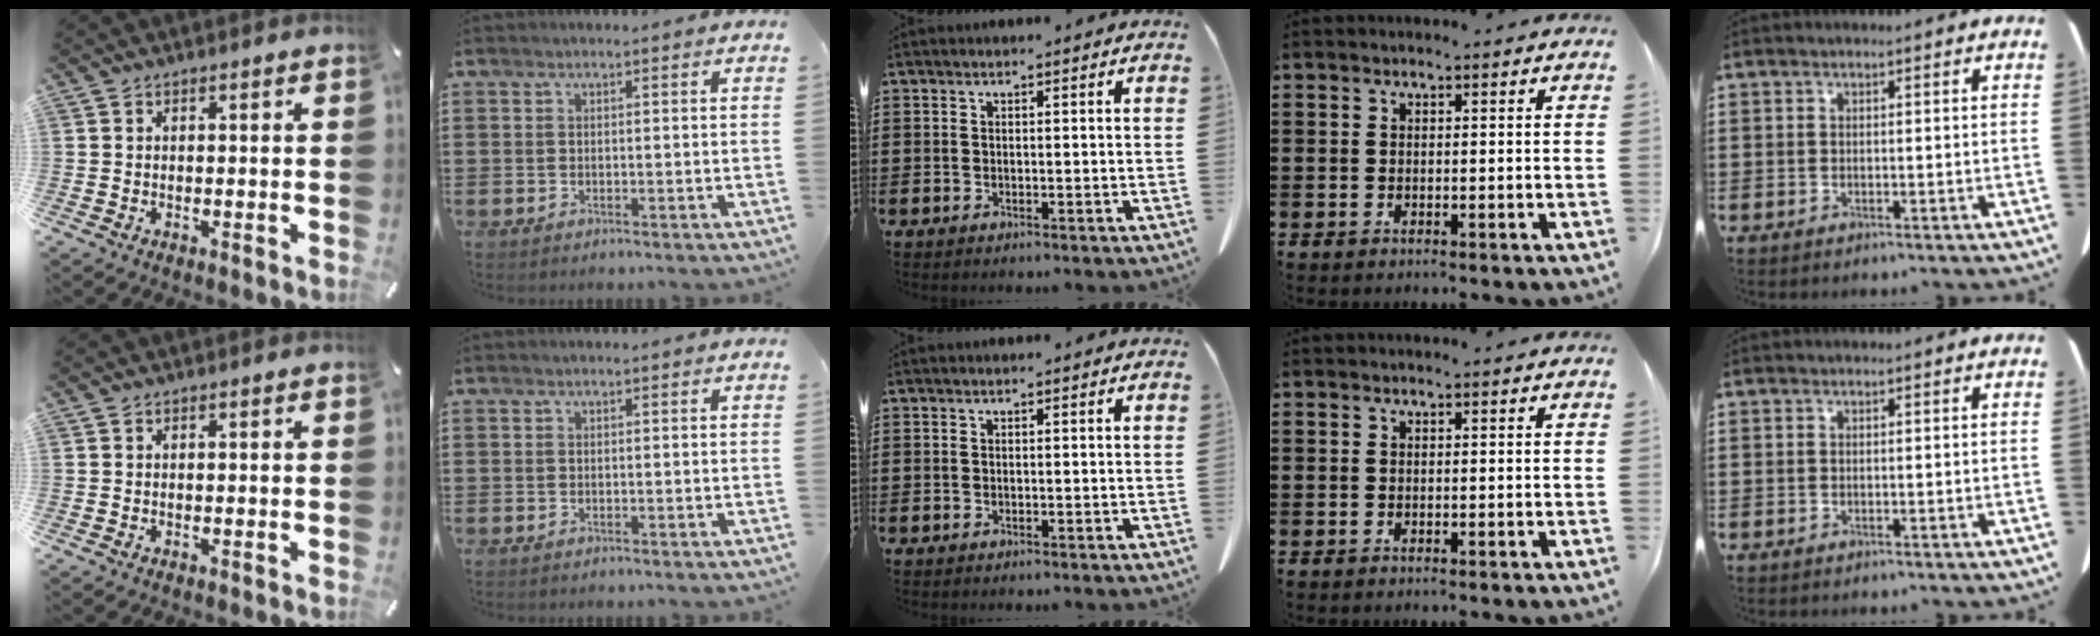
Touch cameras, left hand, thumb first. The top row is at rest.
{}